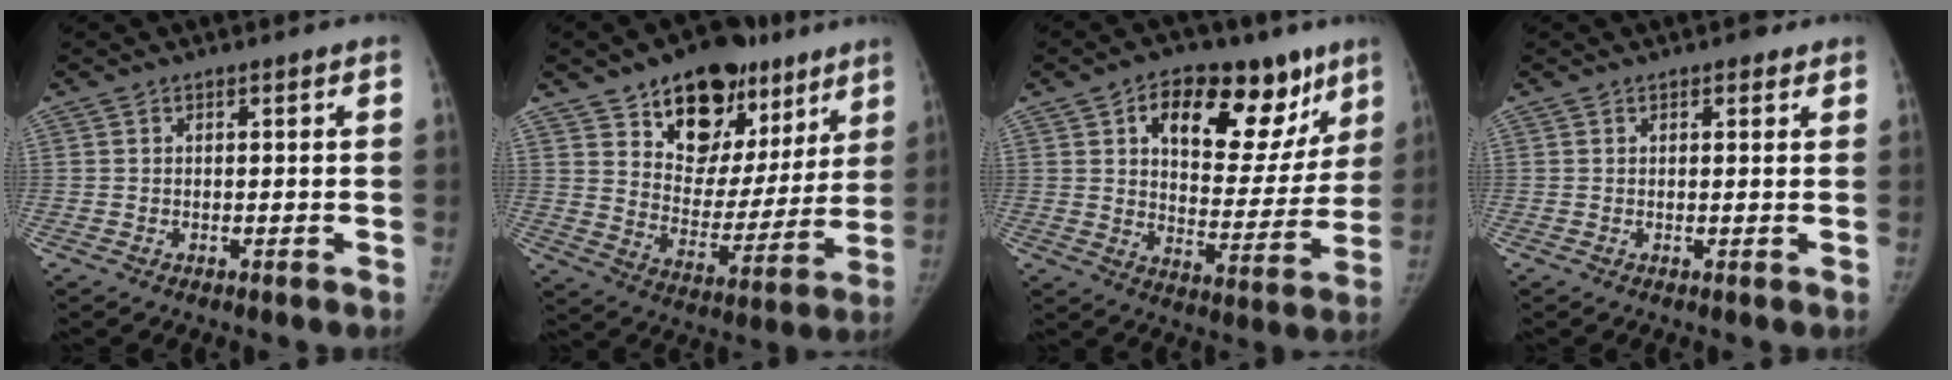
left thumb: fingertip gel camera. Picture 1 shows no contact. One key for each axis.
{"total": 22.2, "fx": 13.5, "fy": 13.5, "fz": 11.5, "tx": -0.113, "ty": -0.047, "tz": 0.213}
{"total": 23.9, "fx": 12.2, "fy": 12.8, "fz": 16.1, "tx": -0.171, "ty": -0.020, "tz": 0.181}
{"total": 1.8, "fx": 1.1, "fy": 0.9, "fz": 1.1, "tx": -0.006, "ty": -0.003, "tz": 0.010}